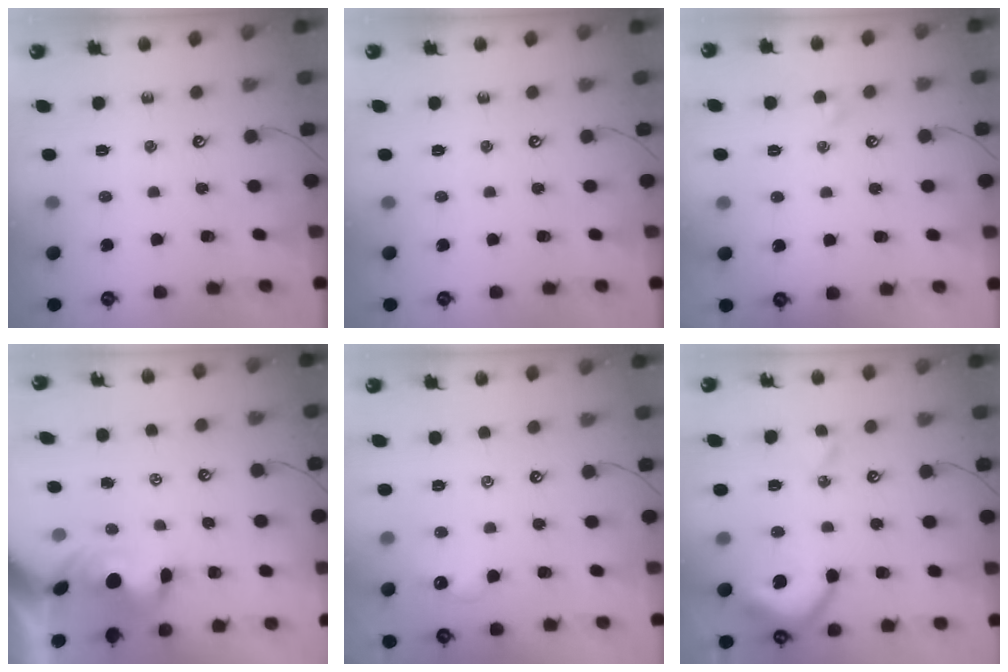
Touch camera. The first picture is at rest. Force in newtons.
{"total": 0.0}
{"total": 0.5, "press": 0.1, "slide": 0.5}
{"total": 6.7, "press": 6.6, "slide": 1.4}
{"total": 1.1, "press": 0.9, "slide": 0.5}
{"total": 10.9, "press": 10.7, "slide": 1.7}